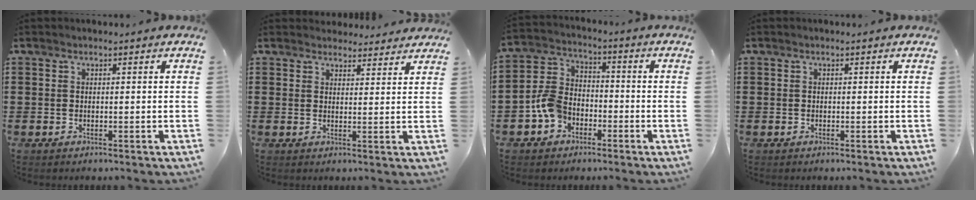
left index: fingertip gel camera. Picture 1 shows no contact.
{"total": 3.1, "force": [3.0, 0.8, 0.1], "torque": [-0.004, -0.010, 0.055]}
{"total": 6.6, "force": [-3.4, 4.7, 3.2], "torque": [-0.094, 0.010, -0.073]}
{"total": 0.0}